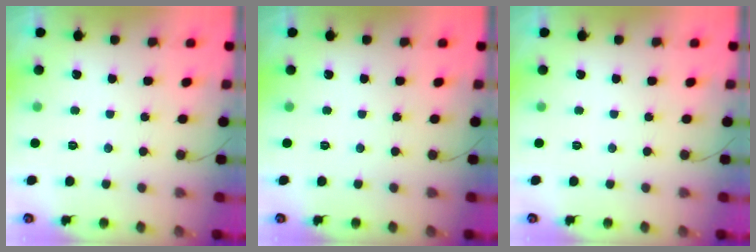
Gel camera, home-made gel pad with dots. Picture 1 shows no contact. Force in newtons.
{"total": 0.0}
{"total": 0.0}